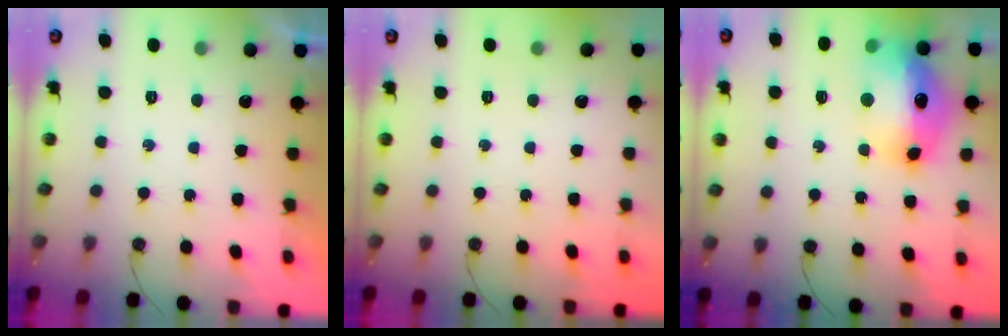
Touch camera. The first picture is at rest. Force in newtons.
{"total": 0.0}
{"total": 17.5, "press": 17.5, "slide": 1.6}